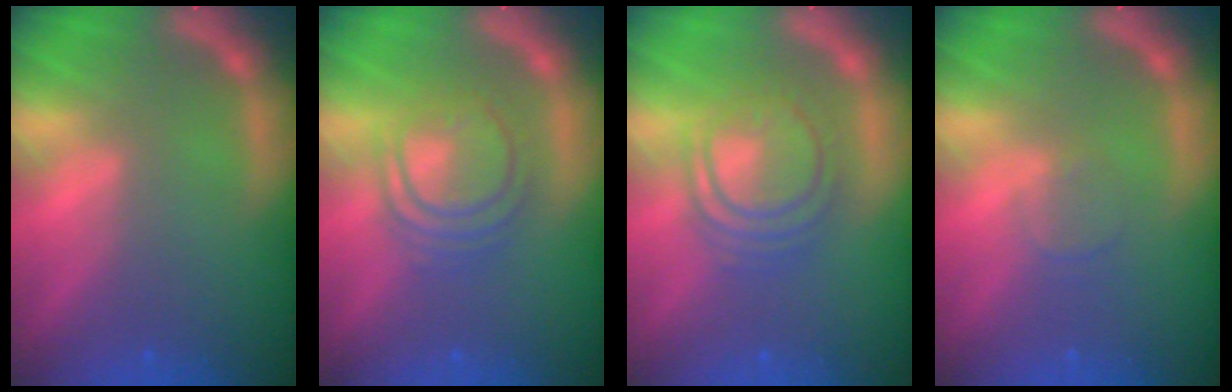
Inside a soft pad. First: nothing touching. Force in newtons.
{"total": 6.0}
{"total": 6.5}
{"total": 1.4}